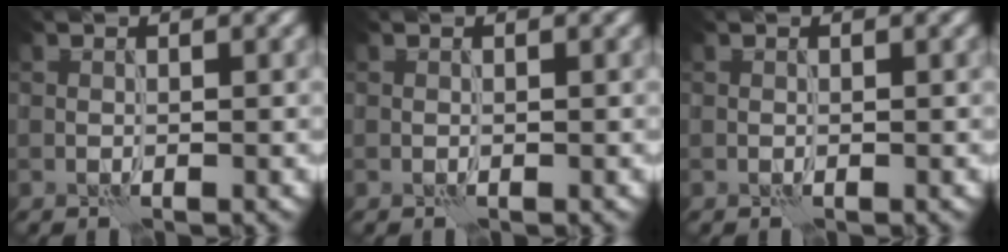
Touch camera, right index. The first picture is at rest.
{"total": 0.0}
{"total": 0.0}